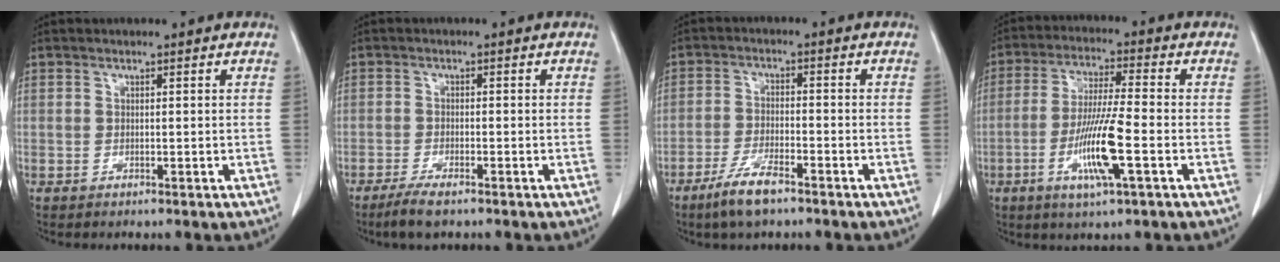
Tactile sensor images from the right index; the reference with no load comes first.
{"total": 4.0, "force": [-3.0, 0.7, 2.6], "torque": [-0.053, -0.008, -0.053]}
{"total": 6.4, "force": [-4.6, 1.2, 4.3], "torque": [-0.091, -0.008, -0.083]}
{"total": 10.5, "force": [-3.4, 0.3, 9.9], "torque": [-0.193, -0.013, -0.067]}